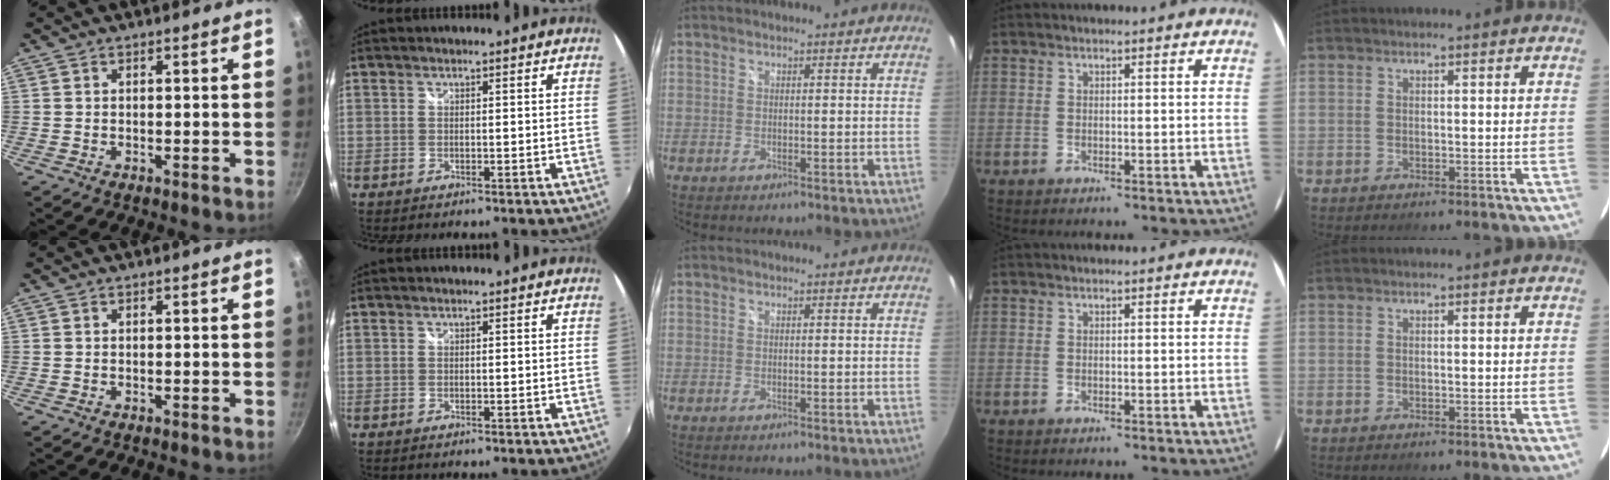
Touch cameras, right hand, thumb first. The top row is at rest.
{}